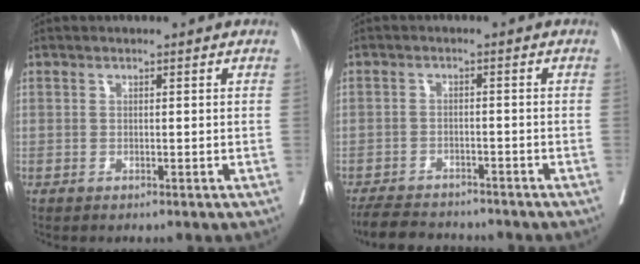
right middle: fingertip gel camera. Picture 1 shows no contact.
{"total": 8.2, "force": [-7.6, 1.8, 2.3], "torque": [-0.035, -0.008, -0.114]}